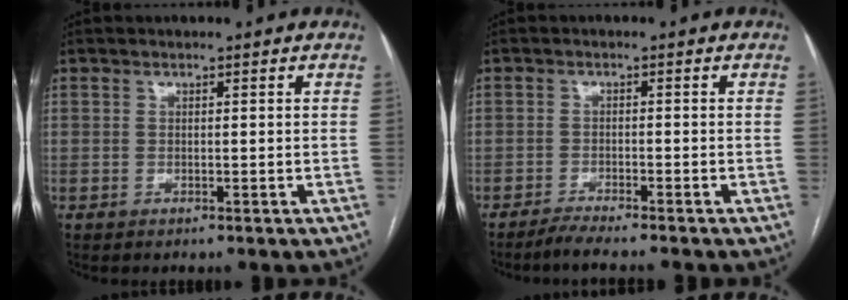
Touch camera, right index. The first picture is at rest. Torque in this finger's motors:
{"motor_torque": [-0.02, -0.02, -0.04, 0.00]}